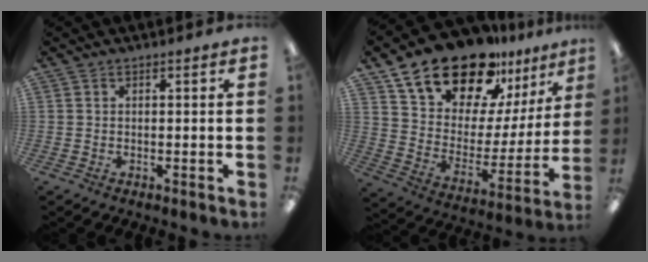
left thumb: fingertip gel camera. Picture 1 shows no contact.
{"total": 21.3, "force": [17.4, 9.3, 8.0], "torque": [-0.155, -0.120, 0.312]}